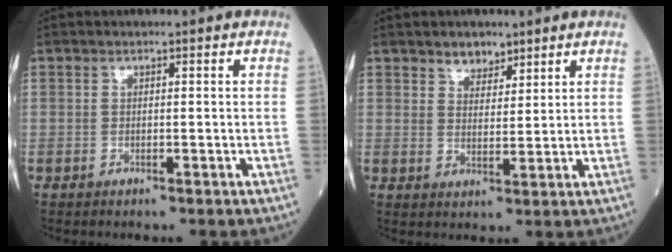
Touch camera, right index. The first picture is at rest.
{"total": 3.0, "force": [2.5, 1.2, 1.1], "torque": [-0.020, -0.002, 0.044]}